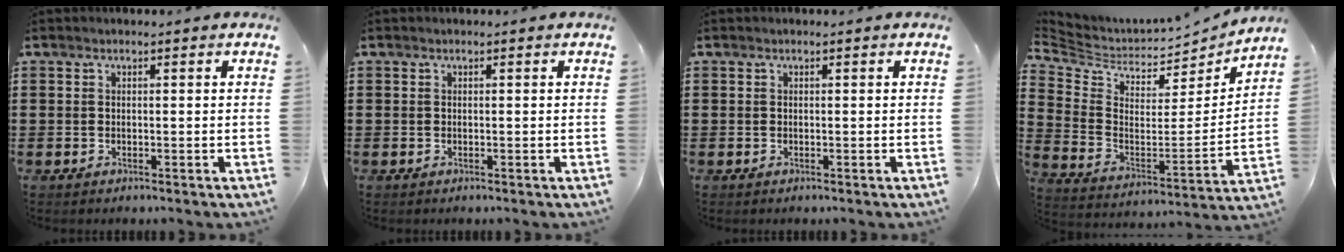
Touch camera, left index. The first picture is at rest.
{"total": 0.0}
{"total": 0.0}
{"total": 3.9, "force": [3.5, 1.6, 0.8], "torque": [-0.044, -0.042, 0.054]}